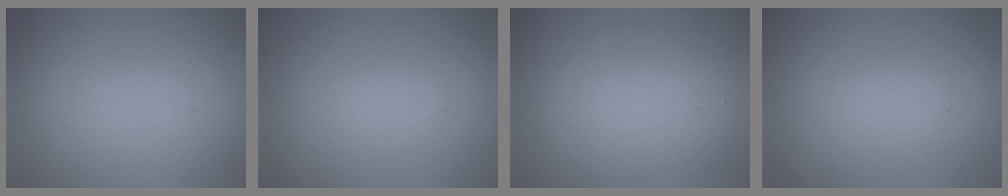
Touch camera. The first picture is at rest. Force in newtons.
{"total": 0.8, "press": 0.8, "slide": 0.1}
{"total": 4.9, "press": 4.8, "slide": 0.4}
{"total": 1.3, "press": 1.3, "slide": 0.1}